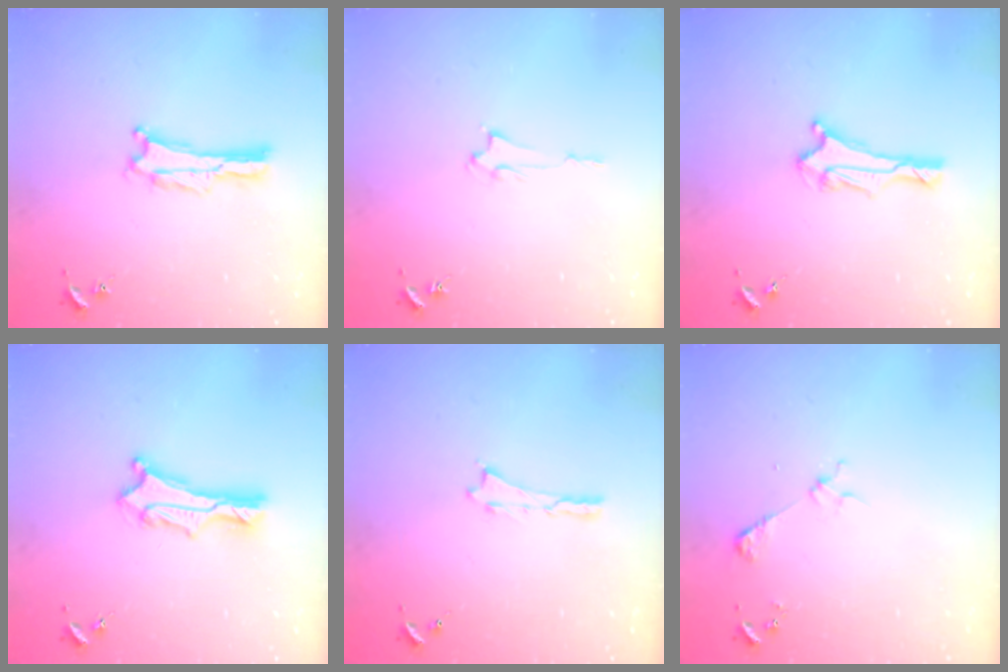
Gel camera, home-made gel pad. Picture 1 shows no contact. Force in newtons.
{"total": 1.3, "press": 1.3, "slide": 0.2}
{"total": 2.9, "press": 2.8, "slide": 0.7}
{"total": 3.0, "press": 3.0, "slide": 0.2}
{"total": 0.0}
{"total": 2.2, "press": 2.2, "slide": 0.2}